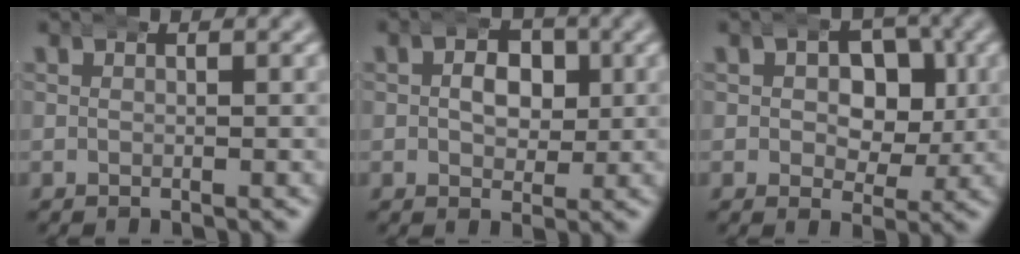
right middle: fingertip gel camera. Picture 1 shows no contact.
{"total": 3.5, "force": [0.3, 2.5, 2.5], "torque": [-0.029, -0.005, 0.005]}
{"total": 3.9, "force": [0.5, 3.1, 2.4], "torque": [-0.025, -0.014, 0.008]}